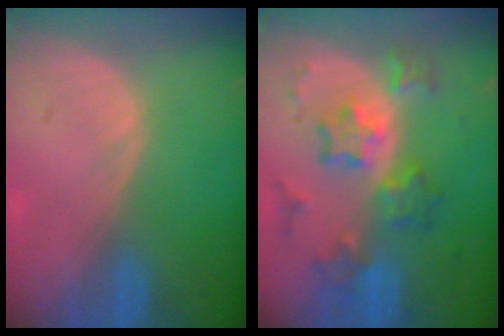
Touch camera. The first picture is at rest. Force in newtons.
{"total": 8.3, "press": 8.3, "slide": 0.6}